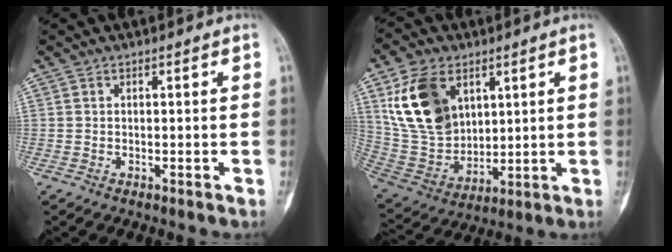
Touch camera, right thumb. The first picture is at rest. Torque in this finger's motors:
{"motor_torque": [-1.53, 2.22, 1.34, 0.64, 0.38]}